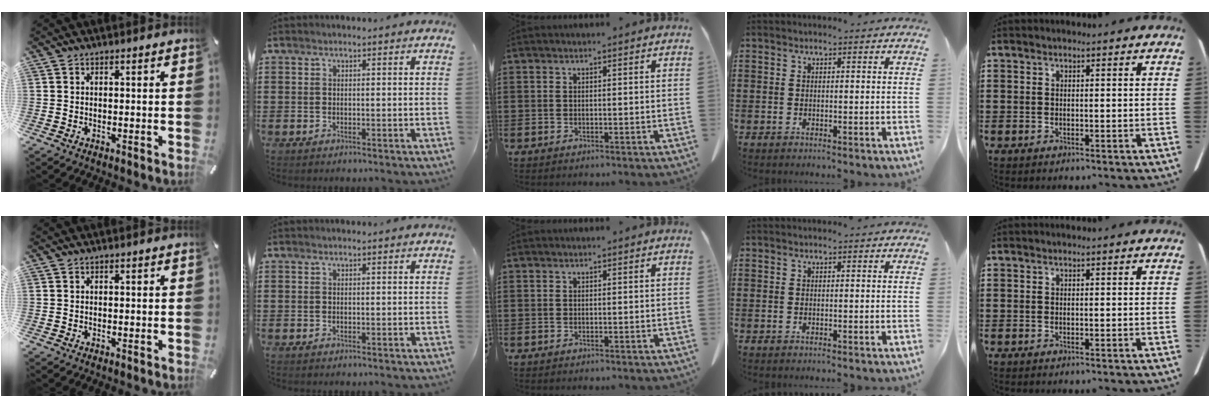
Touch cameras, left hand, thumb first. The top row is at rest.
{}